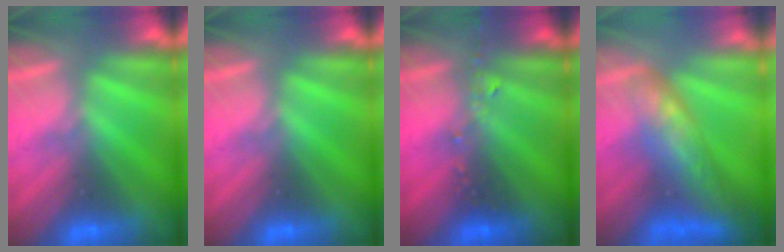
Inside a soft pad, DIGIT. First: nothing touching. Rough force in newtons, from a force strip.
{"total": 0.0}
{"total": 2.4}
{"total": 8.6}